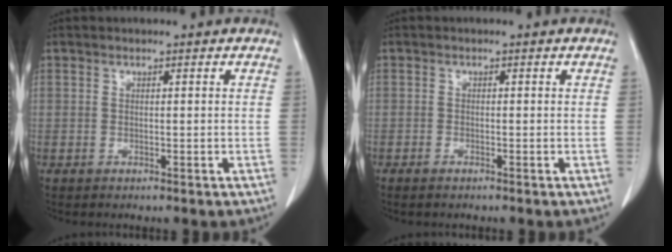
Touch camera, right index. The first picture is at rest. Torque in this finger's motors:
{"motor_torque": [-0.04, 0.05, -0.08, -0.01]}